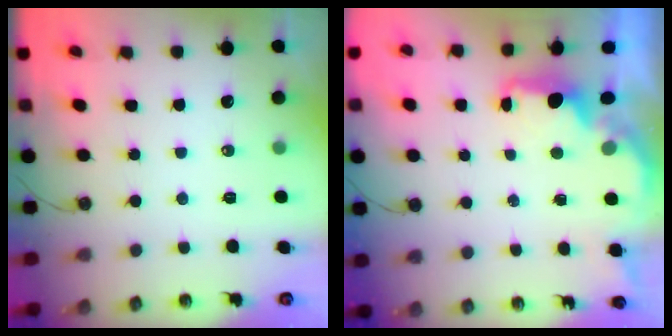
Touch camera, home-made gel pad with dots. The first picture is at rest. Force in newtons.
{"total": 1.6, "press": 1.5, "slide": 0.6}